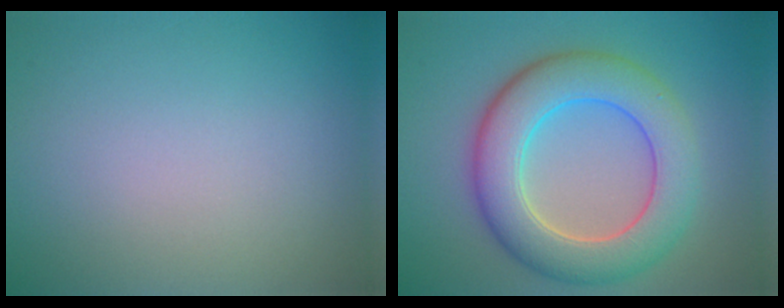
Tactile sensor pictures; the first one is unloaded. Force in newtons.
{"total": 8.2, "press": 8.2, "slide": 0.3}